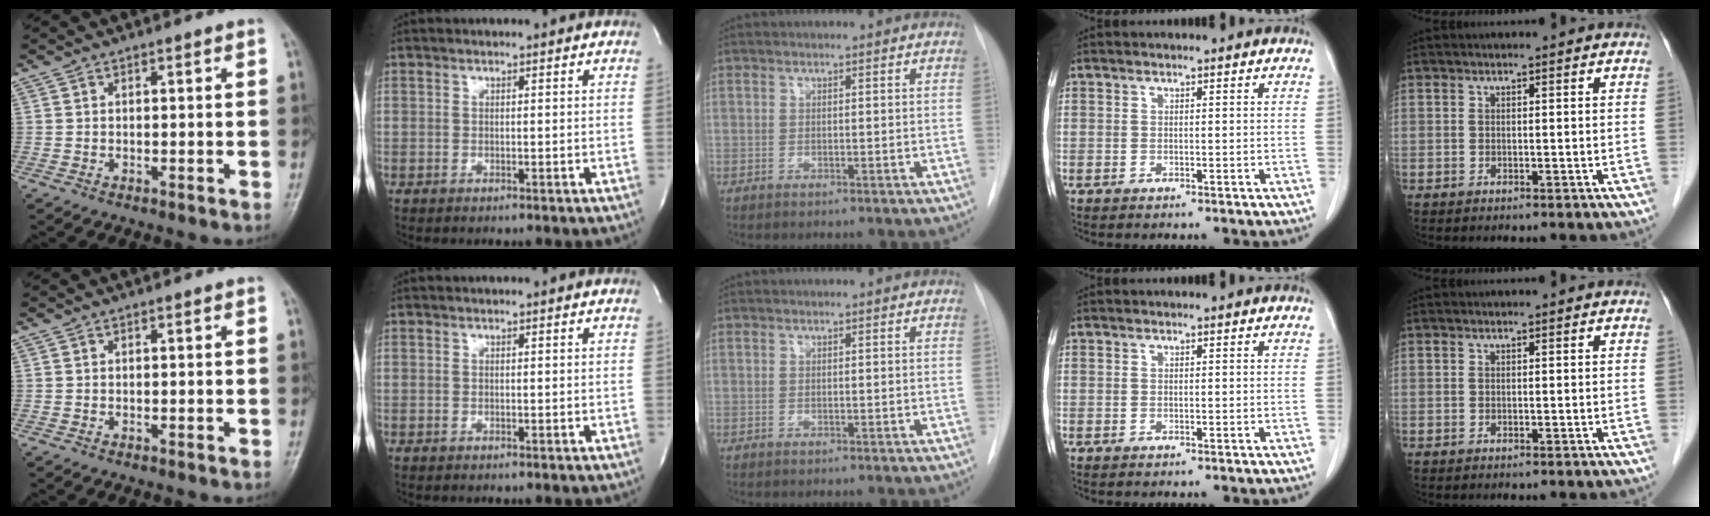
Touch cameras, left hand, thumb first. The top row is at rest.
{}